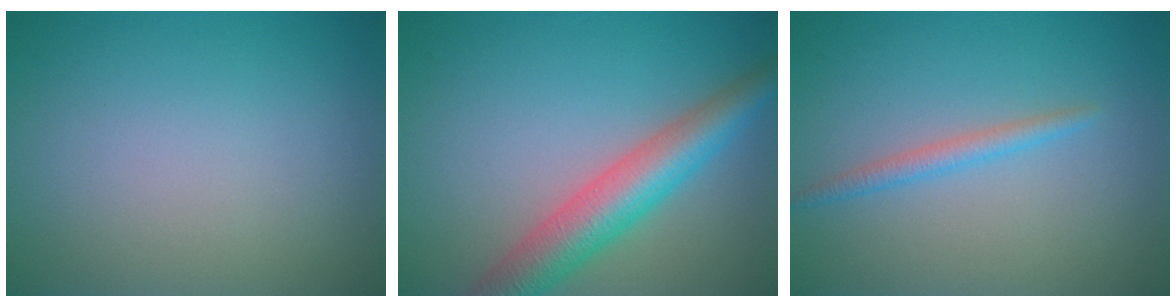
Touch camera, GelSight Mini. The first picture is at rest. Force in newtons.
{"total": 6.1, "press": 6.1, "slide": 0.2}
{"total": 1.6, "press": 1.6, "slide": 0.0}